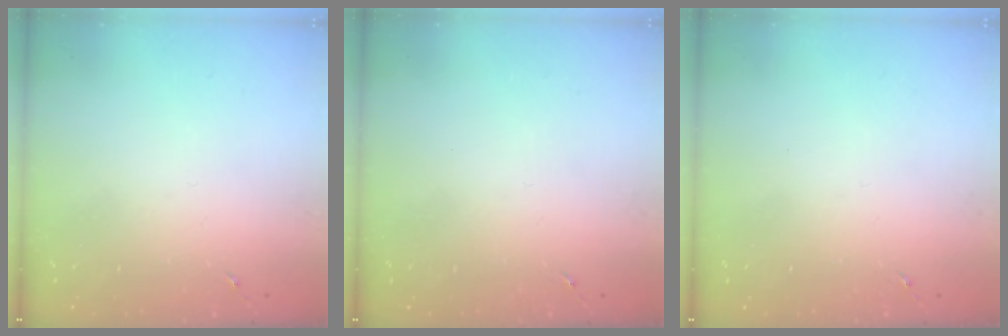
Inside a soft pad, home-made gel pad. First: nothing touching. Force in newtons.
{"total": 0.0}
{"total": 0.0}